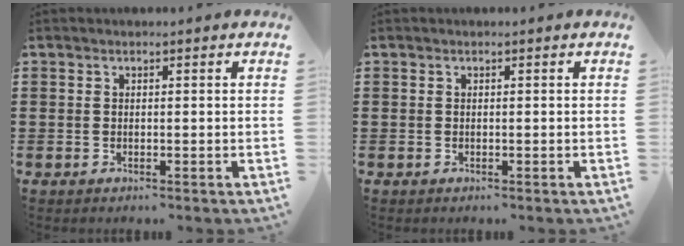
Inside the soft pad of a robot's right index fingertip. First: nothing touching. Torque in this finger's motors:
{"motor_torque": [0.04, 0.02, 0.00, 0.00]}